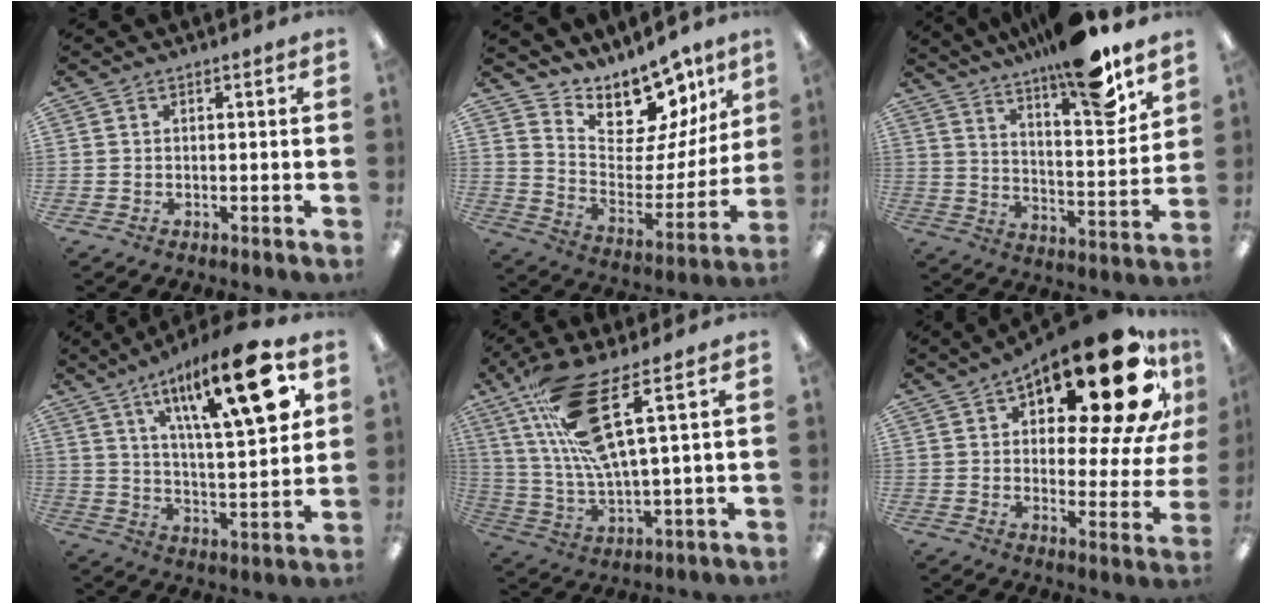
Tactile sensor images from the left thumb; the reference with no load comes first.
{"total": 14.5, "force": [12.5, 6.2, 3.9], "torque": [-0.062, -0.115, 0.220]}
{"total": 14.9, "force": [12.5, 1.8, 7.9], "torque": [-0.126, -0.094, 0.205]}
{"total": 22.7, "force": [11.6, 6.5, 18.4], "torque": [-0.279, -0.053, 0.173]}
{"total": 16.3, "force": [8.0, 3.5, 13.8], "torque": [-0.287, -0.027, 0.131]}
{"total": 26.1, "force": [15.9, 8.7, 18.8], "torque": [-0.261, -0.106, 0.252]}